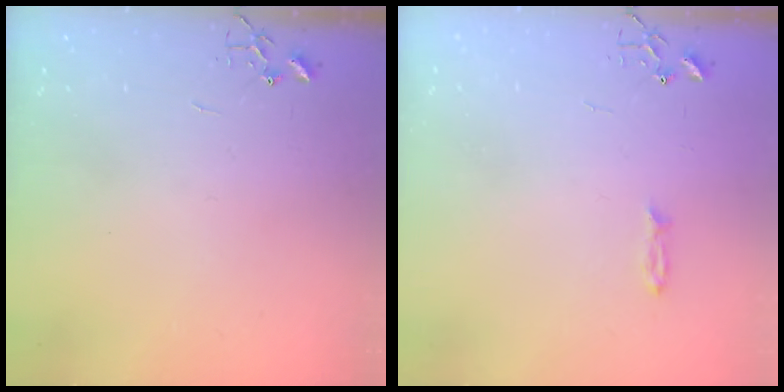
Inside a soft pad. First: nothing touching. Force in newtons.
{"total": 2.7, "press": 2.7, "slide": 0.4}